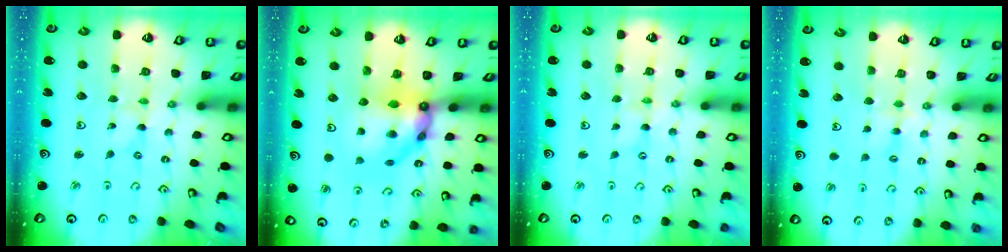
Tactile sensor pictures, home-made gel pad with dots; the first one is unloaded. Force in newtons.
{"total": 12.4, "press": 12.3, "slide": 1.5}
{"total": 1.1, "press": 1.0, "slide": 0.1}
{"total": 4.0, "press": 4.0, "slide": 0.5}